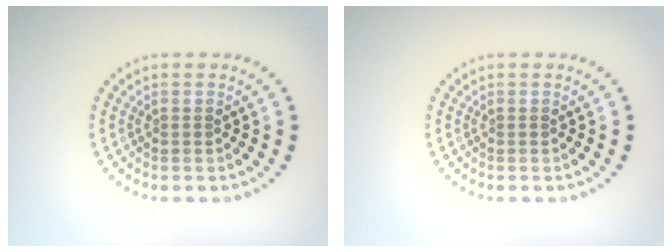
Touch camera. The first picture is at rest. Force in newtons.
{"total": 0.0}